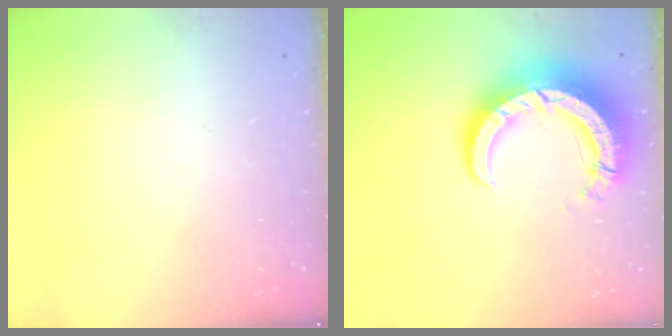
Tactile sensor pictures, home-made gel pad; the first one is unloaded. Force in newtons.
{"total": 11.5, "press": 11.5, "slide": 1.1}